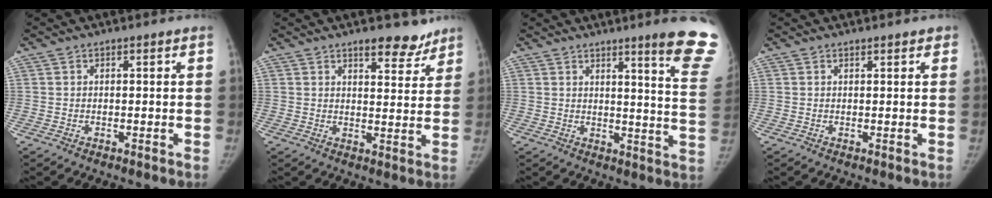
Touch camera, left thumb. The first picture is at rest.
{"total": 6.7, "force": [5.2, 2.8, 3.1], "torque": [-0.008, -0.032, 0.072]}
{"total": 14.0, "force": [10.2, 0.2, 9.6], "torque": [-0.094, -0.081, 0.112]}
{"total": 1.1, "force": [0.9, 0.4, 0.5], "torque": [-0.002, -0.001, 0.009]}